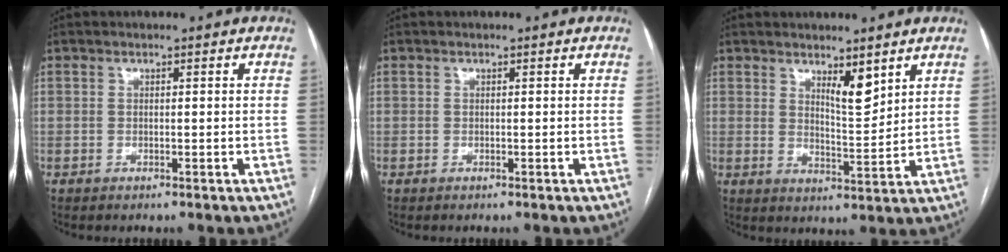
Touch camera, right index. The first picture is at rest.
{"total": 0.0}
{"total": 4.8, "force": [3.2, 1.1, 3.4], "torque": [-0.063, -0.013, 0.059]}